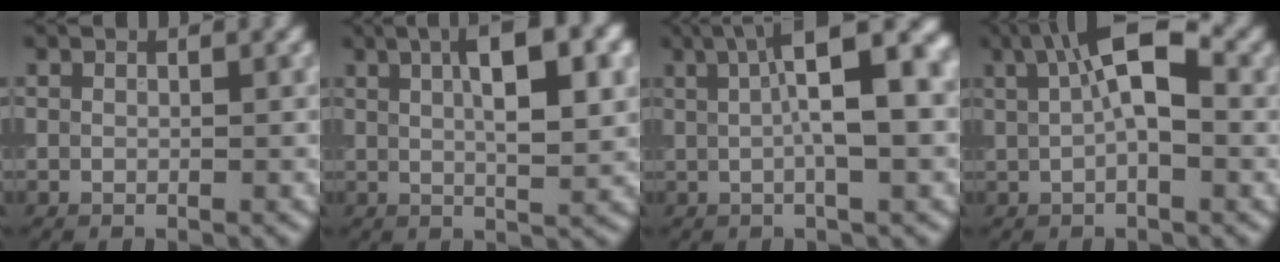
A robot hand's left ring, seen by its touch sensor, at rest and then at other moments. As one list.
[{"total": 7.3, "force": [2.2, 2.1, 6.6], "torque": [-0.087, 0.012, 0.032]}, {"total": 9.7, "force": [2.2, 3.0, 8.9], "torque": [-0.109, 0.021, 0.027]}, {"total": 6.2, "force": [1.6, 2.2, 5.6], "torque": [-0.092, 0.014, 0.018]}]